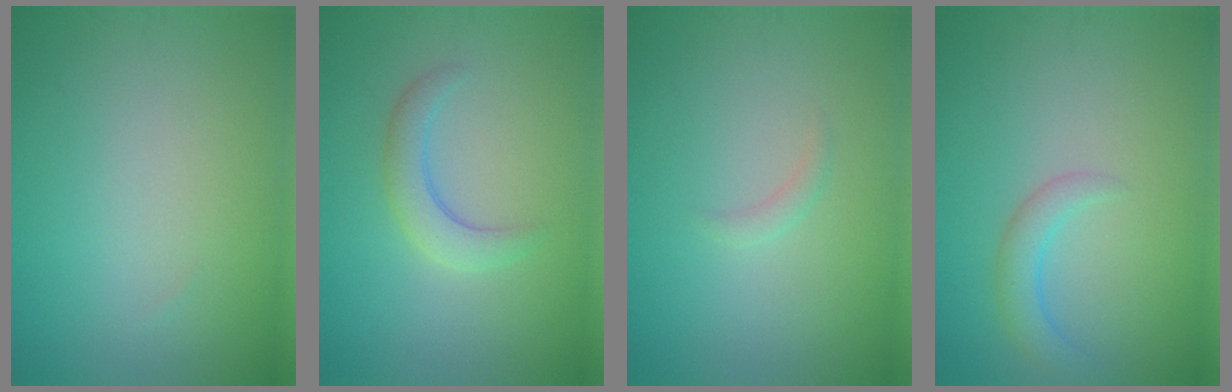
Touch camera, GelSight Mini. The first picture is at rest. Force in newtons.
{"total": 2.6, "press": 2.6, "slide": 0.2}
{"total": 0.8, "press": 0.8, "slide": 0.1}
{"total": 2.3, "press": 2.3, "slide": 0.2}